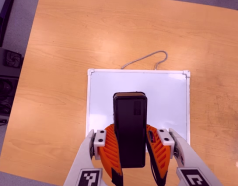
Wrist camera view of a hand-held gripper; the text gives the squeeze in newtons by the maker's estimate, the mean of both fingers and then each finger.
{"total": 9.3, "left": 8.1, "right": 10.6}